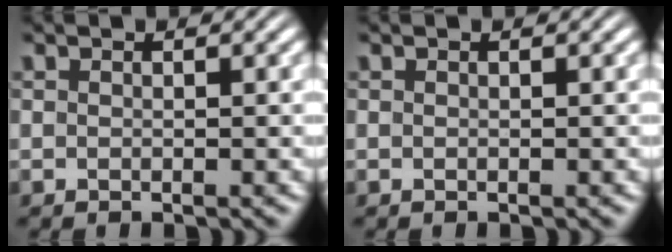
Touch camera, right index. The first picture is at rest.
{"total": 0.0}